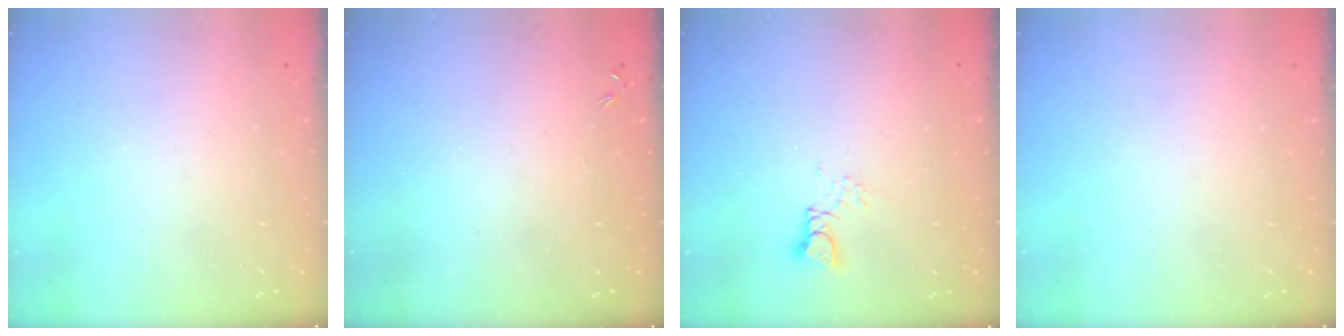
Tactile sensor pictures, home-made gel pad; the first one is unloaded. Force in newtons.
{"total": 0.0}
{"total": 2.9, "press": 2.9, "slide": 0.3}
{"total": 0.0}